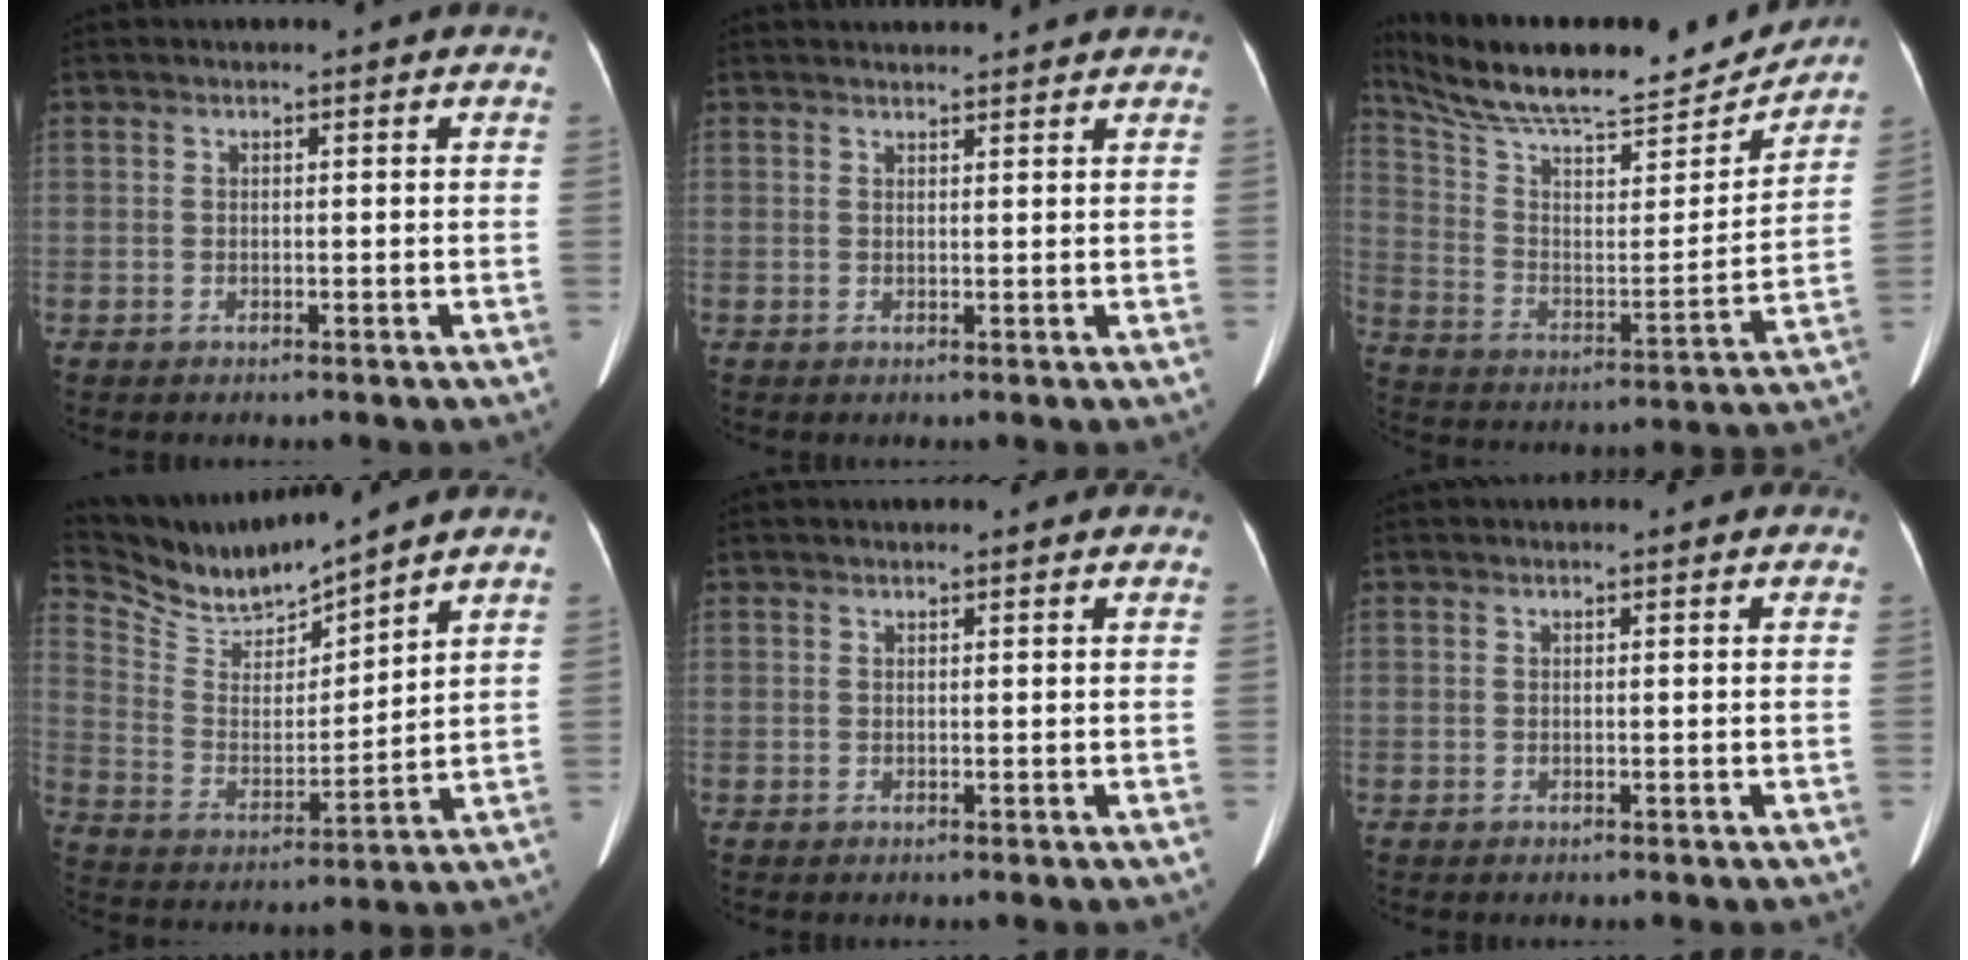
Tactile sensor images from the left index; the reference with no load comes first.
{"total": 5.0, "force": [4.9, 0.4, 1.0], "torque": [-0.015, 0.024, 0.056]}
{"total": 23.9, "force": [21.5, 4.9, 9.3], "torque": [-0.168, -0.003, 0.327]}
{"total": 11.2, "force": [10.9, -0.3, 2.5], "torque": [-0.069, 0.005, 0.225]}
{"total": 1.5, "force": [1.4, 0.2, 0.5], "torque": [-0.013, 0.022, 0.019]}
{"total": 0.0}